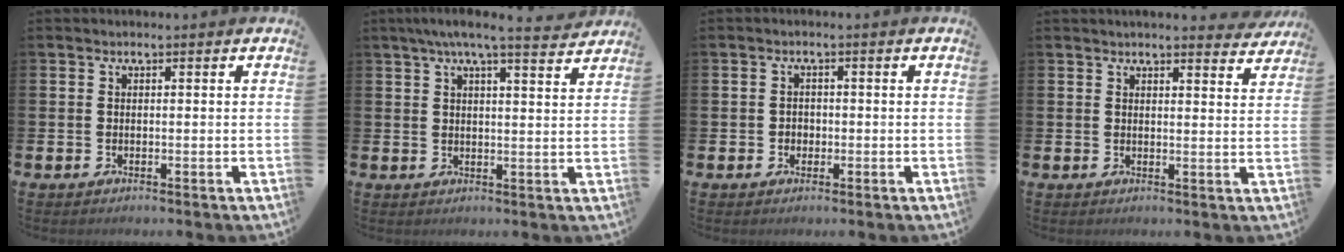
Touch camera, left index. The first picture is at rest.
{"total": 5.8, "force": [5.1, 0.0, 2.7], "torque": [-0.057, -0.020, 0.088]}
{"total": 1.5, "force": [-0.3, 1.4, 0.6], "torque": [-0.003, 0.005, -0.010]}
{"total": 3.3, "force": [3.3, -0.1, 0.3], "torque": [-0.002, -0.018, 0.057]}